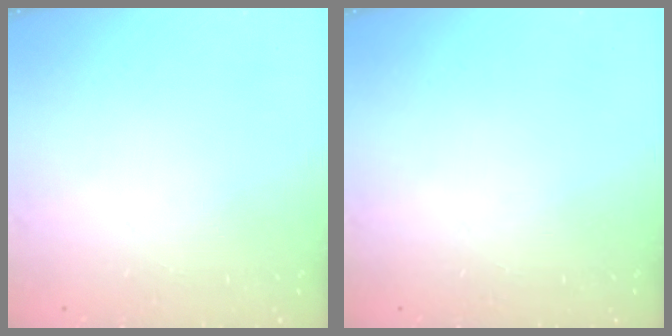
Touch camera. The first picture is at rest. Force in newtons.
{"total": 0.0}